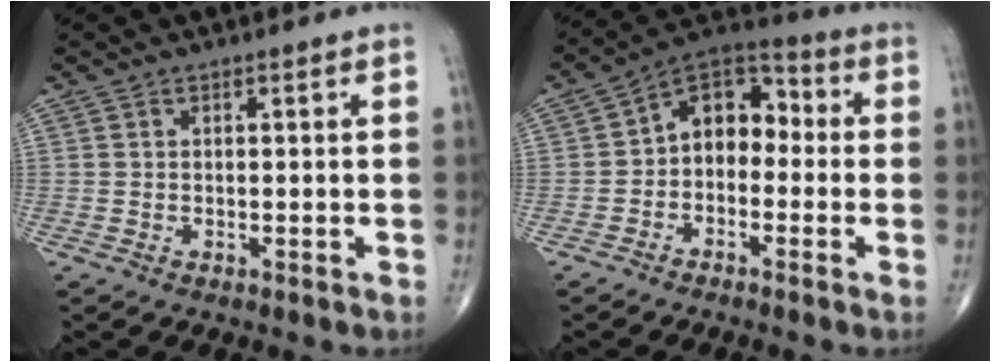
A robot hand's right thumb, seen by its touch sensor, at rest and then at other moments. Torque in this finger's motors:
{"motor_torque": [-0.18, 0.17, 0.48, -0.07, 0.15]}